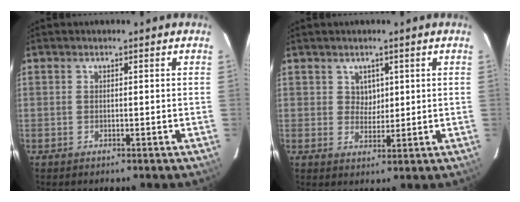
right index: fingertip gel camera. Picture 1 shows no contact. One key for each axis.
{"total": 2.9, "fx": 1.2, "fy": 2.5, "fz": 0.7, "tx": -0.005, "ty": 0.005, "tz": 0.023}